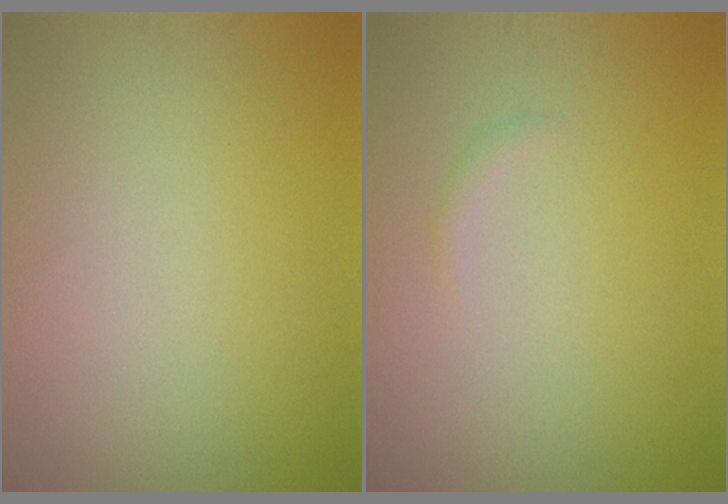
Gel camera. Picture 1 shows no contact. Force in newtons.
{"total": 0.6, "press": 0.5, "slide": 0.1}